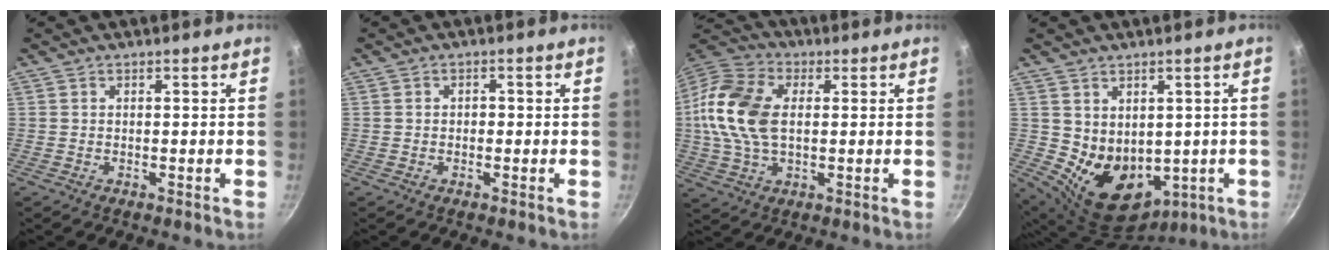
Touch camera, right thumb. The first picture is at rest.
{"total": 1.3, "force": [-0.2, 1.0, 0.7], "torque": [-0.008, 0.006, -0.005]}
{"total": 15.8, "force": [1.4, 9.9, 12.2], "torque": [-0.231, 0.017, 0.011]}
{"total": 12.3, "force": [0.9, 9.5, 7.7], "torque": [-0.096, -0.027, 0.046]}